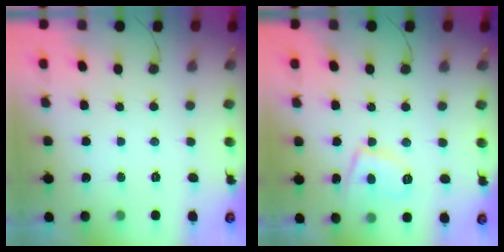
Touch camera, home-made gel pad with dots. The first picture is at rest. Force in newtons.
{"total": 7.3, "press": 7.3, "slide": 0.7}